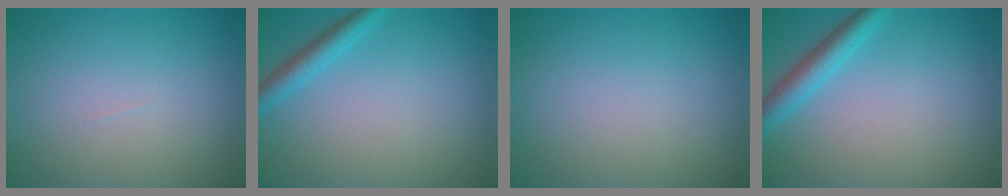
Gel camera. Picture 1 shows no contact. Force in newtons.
{"total": 2.2, "press": 2.2, "slide": 0.1}
{"total": 0.0}
{"total": 3.0, "press": 3.0, "slide": 0.2}